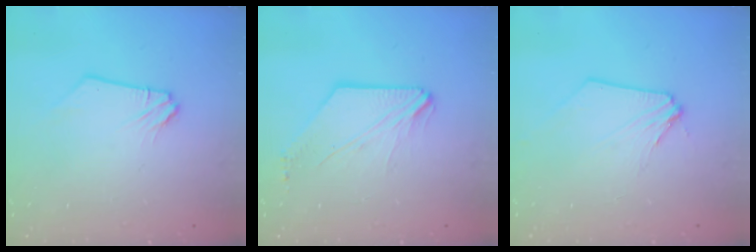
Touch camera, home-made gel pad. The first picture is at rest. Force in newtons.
{"total": 1.7, "press": 1.7, "slide": 0.3}
{"total": 1.5, "press": 1.4, "slide": 0.3}